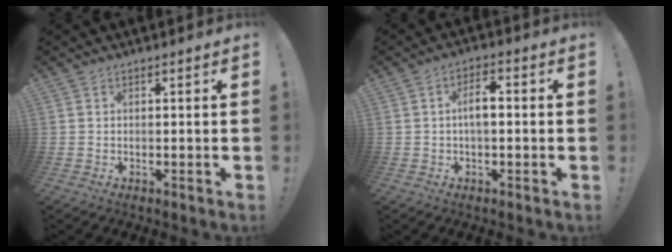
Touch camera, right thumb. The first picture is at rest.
{"total": 5.6, "force": [-0.4, 2.3, 5.1], "torque": [-0.087, 0.012, -0.007]}